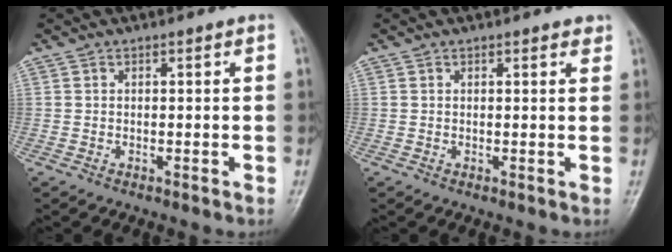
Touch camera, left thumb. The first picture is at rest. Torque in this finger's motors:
{"motor_torque": [-0.11, -0.03, 0.05, 0.05, 0.04]}